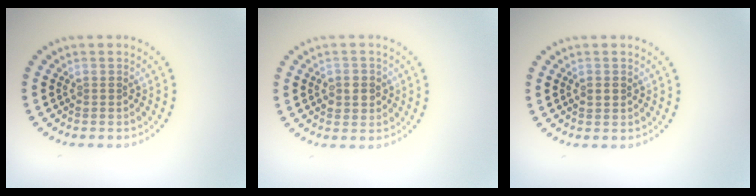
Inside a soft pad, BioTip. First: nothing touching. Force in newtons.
{"total": 2.3, "press": 2.3, "slide": 0.4}
{"total": 1.4, "press": 1.4, "slide": 0.2}